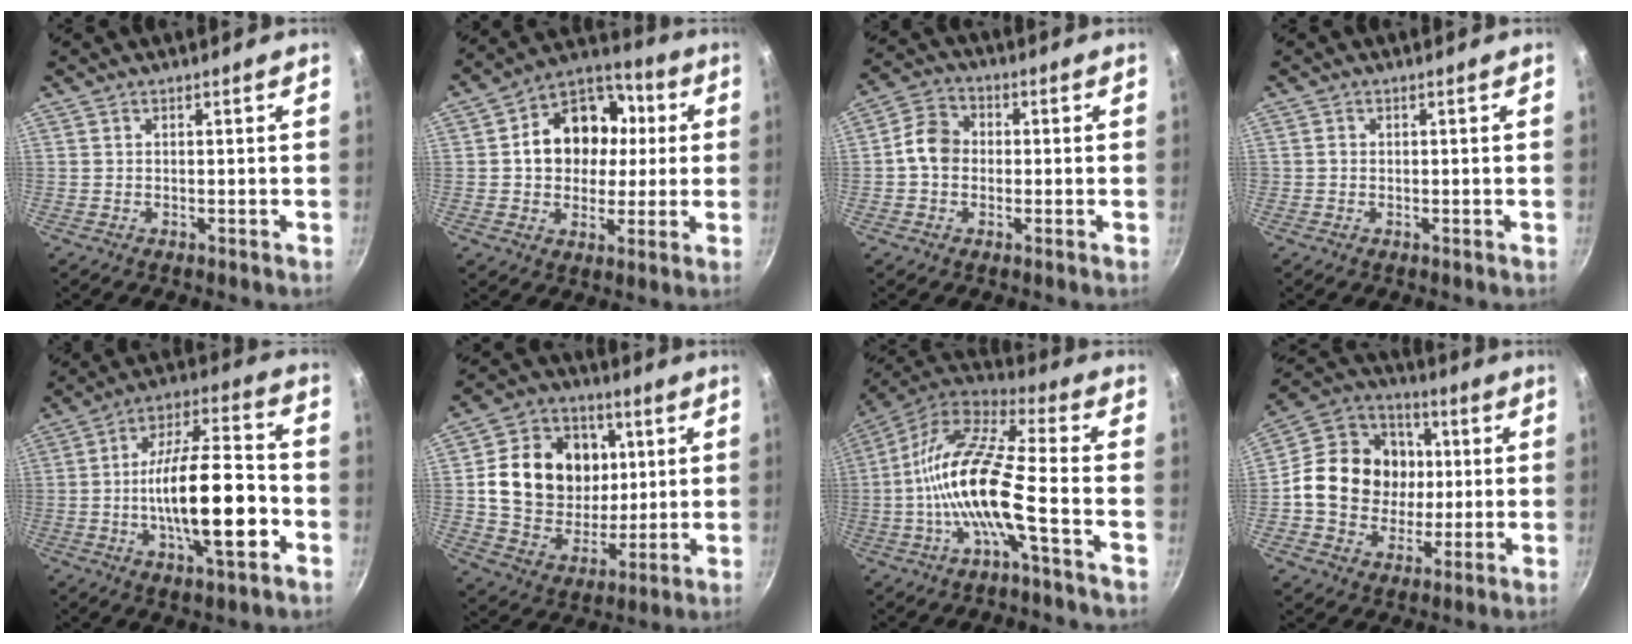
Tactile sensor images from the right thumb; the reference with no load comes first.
{"total": 16.4, "force": [2.1, 13.2, 9.5], "torque": [-0.117, 0.024, 0.023]}
{"total": 6.8, "force": [-0.4, 5.6, 3.8], "torque": [-0.043, 0.020, -0.024]}
{"total": 0.7, "force": [-0.1, 0.6, 0.2], "torque": [0.000, 0.002, -0.003]}
{"total": 19.2, "force": [-4.6, 6.8, 17.3], "torque": [-0.273, 0.040, -0.079]}
{"total": 20.0, "force": [3.6, 16.2, 11.1], "torque": [-0.166, -0.001, 0.066]}
{"total": 16.7, "force": [-4.2, 4.0, 15.7], "torque": [-0.299, 0.042, -0.095]}
{"total": 19.1, "force": [0.5, 16.4, 9.7], "torque": [-0.139, 0.024, 0.005]}